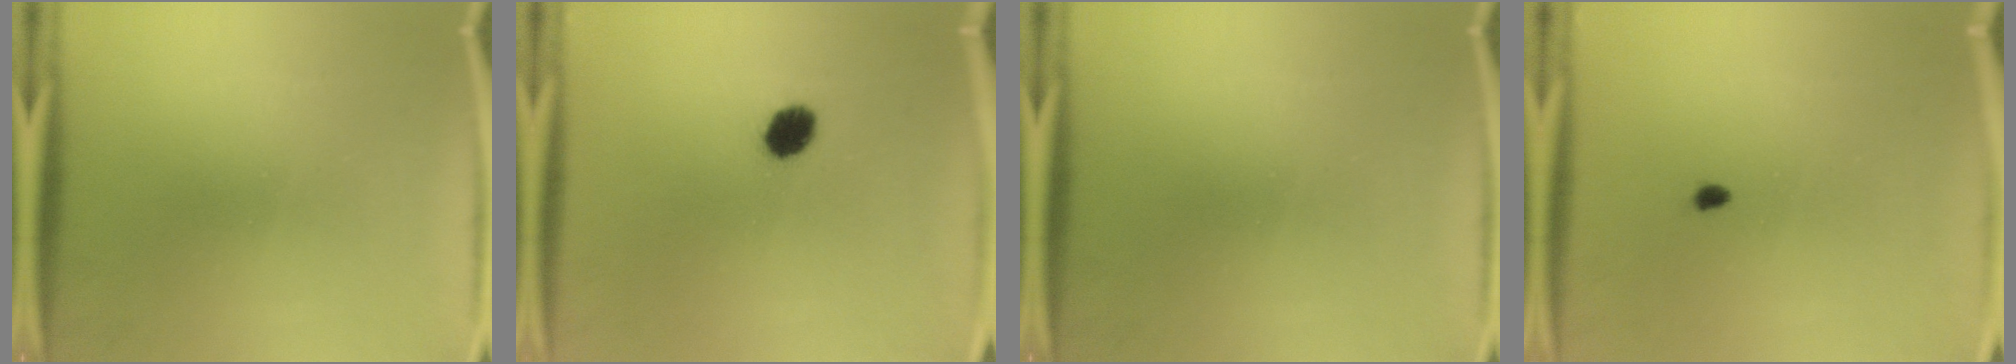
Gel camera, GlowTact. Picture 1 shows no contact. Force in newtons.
{"total": 4.9}
{"total": 0.0}
{"total": 0.7}